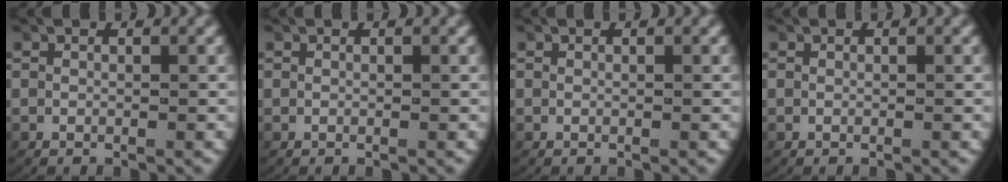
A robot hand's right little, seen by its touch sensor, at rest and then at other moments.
{"total": 0.0}
{"total": 0.0}
{"total": 0.0}